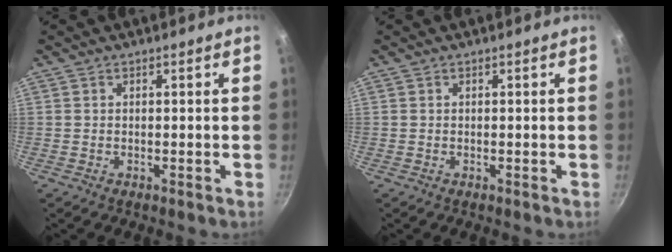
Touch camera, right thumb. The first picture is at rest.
{"total": 0.0}